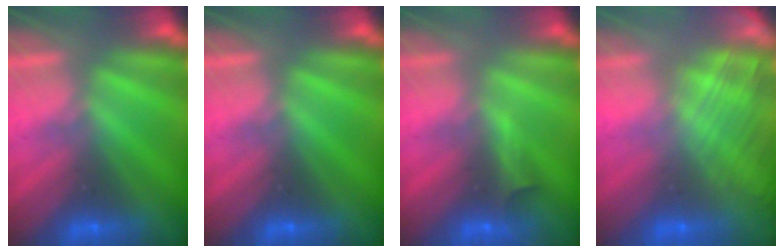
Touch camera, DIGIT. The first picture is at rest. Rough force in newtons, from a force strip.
{"total": 0.0}
{"total": 2.8}
{"total": 2.9}